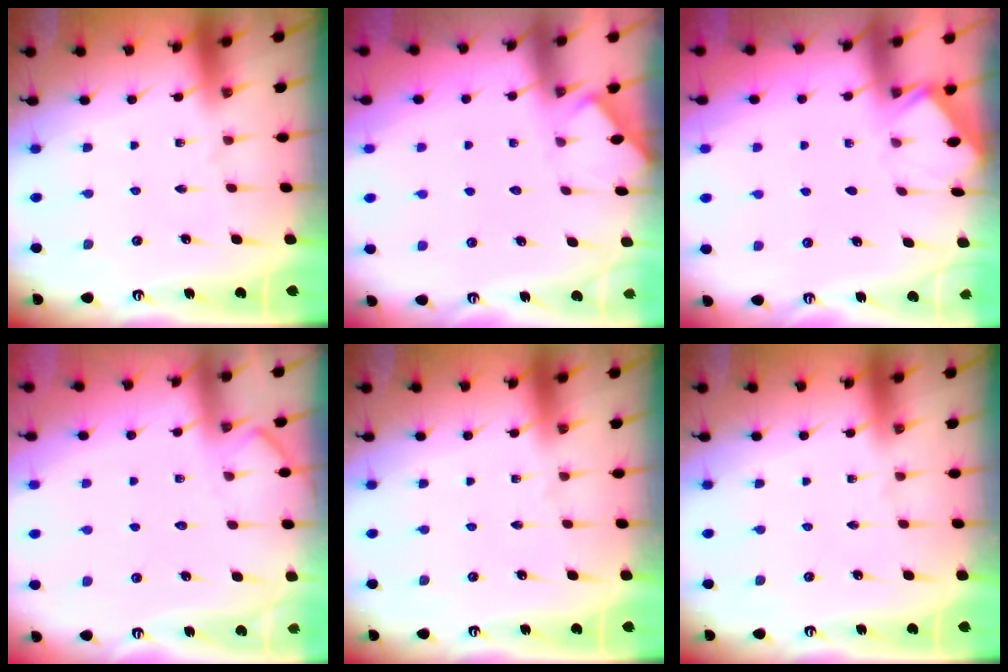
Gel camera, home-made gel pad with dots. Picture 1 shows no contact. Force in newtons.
{"total": 1.9, "press": 1.9, "slide": 0.3}
{"total": 1.6, "press": 1.6, "slide": 0.1}
{"total": 3.1, "press": 3.0, "slide": 0.2}
{"total": 0.0}
{"total": 0.0}